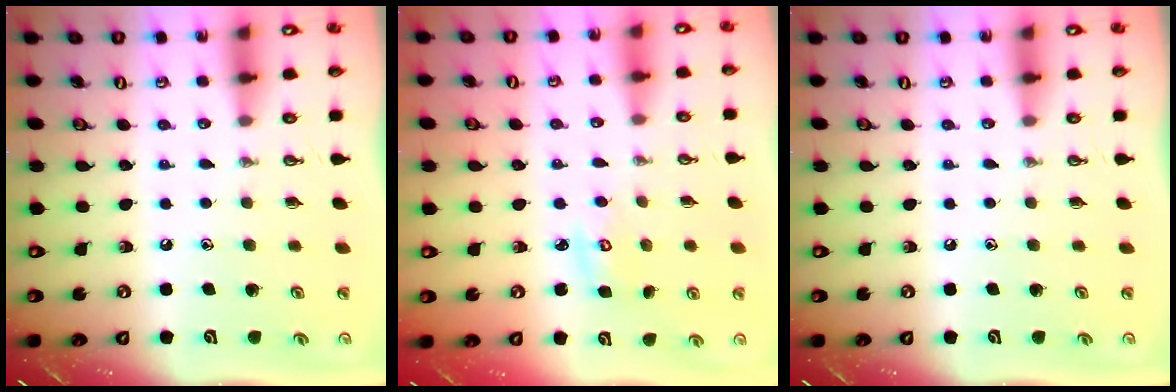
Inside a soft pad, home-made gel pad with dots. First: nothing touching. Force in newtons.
{"total": 4.0, "press": 4.0, "slide": 0.3}
{"total": 0.0}